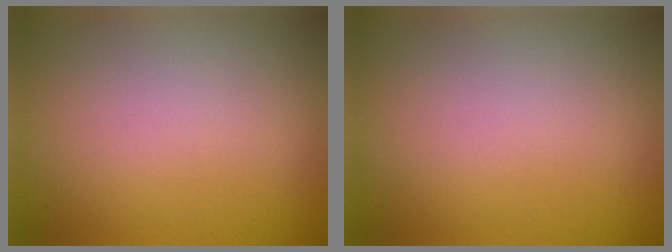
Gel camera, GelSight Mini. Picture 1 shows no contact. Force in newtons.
{"total": 0.0}